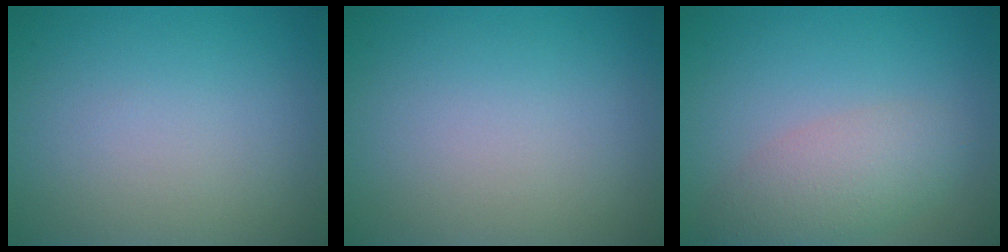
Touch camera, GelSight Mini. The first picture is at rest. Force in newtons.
{"total": 0.0}
{"total": 3.8, "press": 3.8, "slide": 0.2}